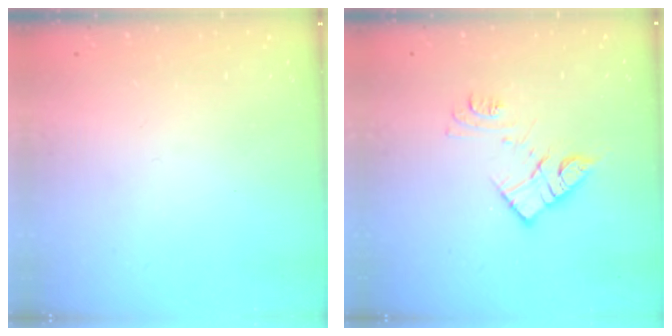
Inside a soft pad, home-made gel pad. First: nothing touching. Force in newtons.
{"total": 11.6, "press": 11.6, "slide": 0.7}